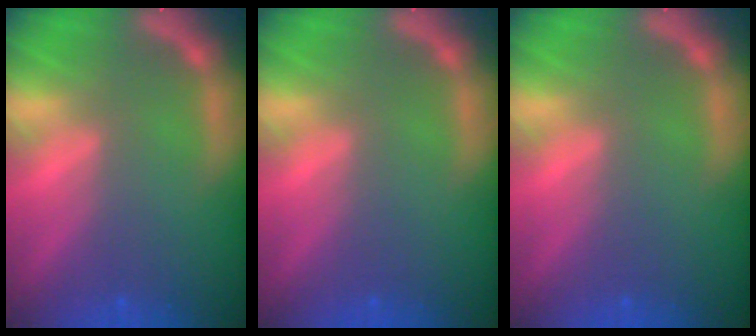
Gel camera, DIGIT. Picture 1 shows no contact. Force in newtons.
{"total": 0.0}
{"total": 0.0}